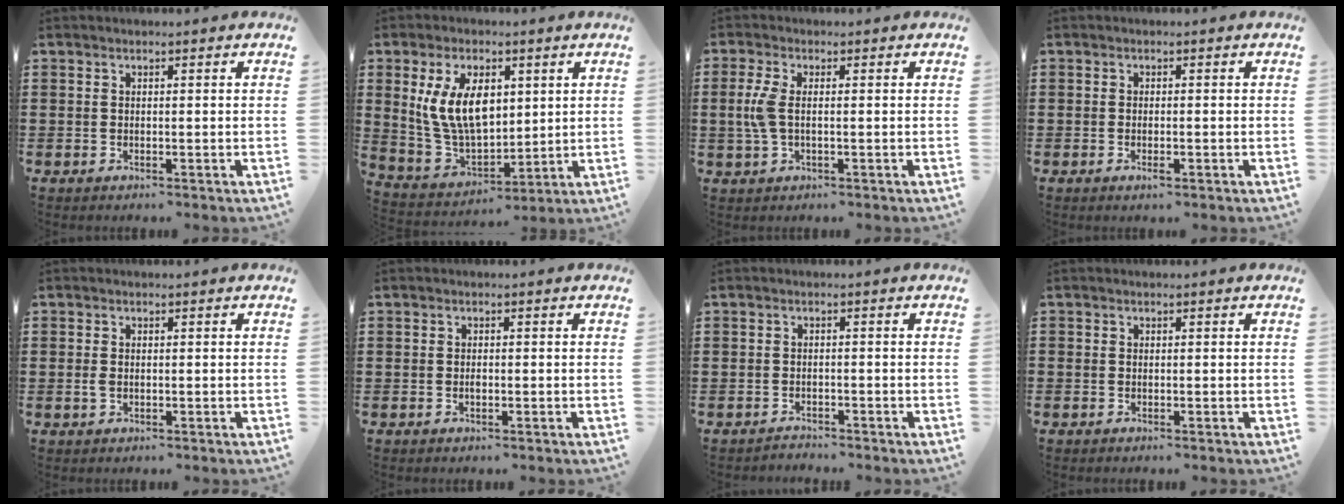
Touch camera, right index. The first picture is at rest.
{"total": 11.0, "force": [3.0, 6.6, 8.3], "torque": [-0.200, 0.011, 0.054]}
{"total": 4.1, "force": [-0.1, 1.5, 3.8], "torque": [-0.098, -0.008, -0.010]}
{"total": 1.2, "force": [-0.5, 0.4, 1.1], "torque": [-0.020, -0.005, -0.008]}
{"total": 1.2, "force": [-0.2, 0.8, 0.9], "torque": [-0.026, 0.001, -0.007]}
{"total": 0.7, "force": [-0.2, 0.3, 0.6], "torque": [-0.012, -0.002, -0.003]}
{"total": 1.2, "force": [-1.2, 0.2, -0.1], "torque": [-0.003, 0.005, -0.027]}
{"total": 0.0}